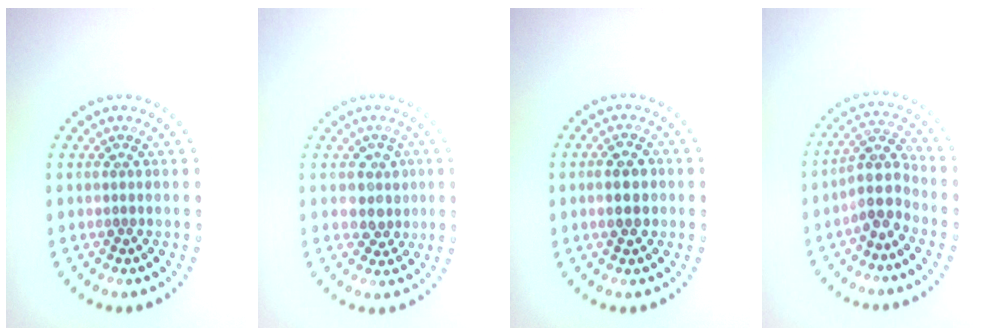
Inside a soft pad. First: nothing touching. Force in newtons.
{"total": 2.4, "press": 2.1, "slide": 1.2}
{"total": 2.8, "press": 2.8, "slide": 0.2}
{"total": 3.3, "press": 2.7, "slide": 1.9}